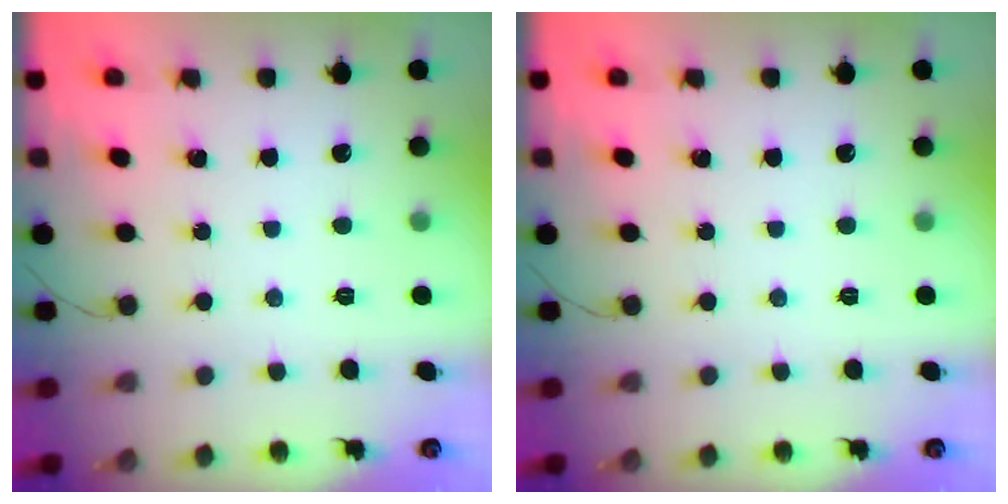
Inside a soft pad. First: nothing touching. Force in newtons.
{"total": 0.0}